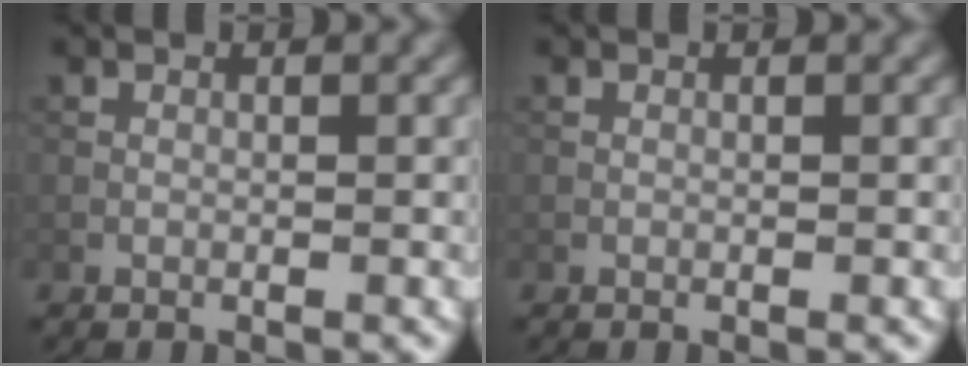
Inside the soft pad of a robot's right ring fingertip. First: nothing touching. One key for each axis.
{"total": 0.0}